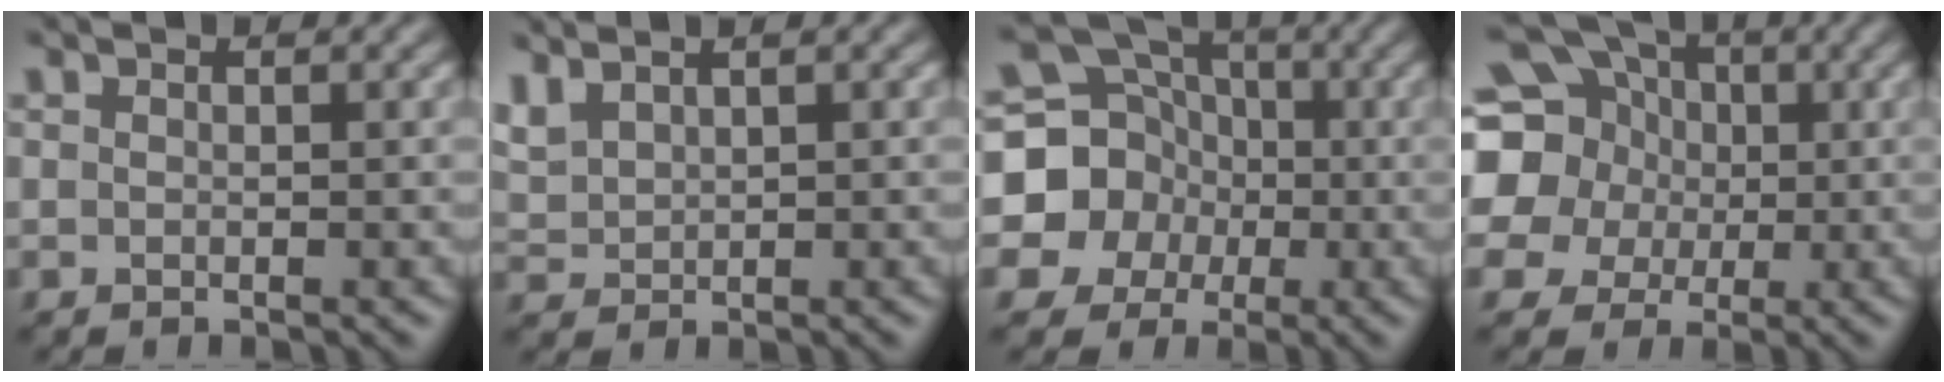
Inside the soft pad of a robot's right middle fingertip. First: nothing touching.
{"total": 2.7, "force": [1.9, 1.4, 1.4], "torque": [-0.046, 0.008, 0.045]}
{"total": 8.0, "force": [-1.0, 7.6, 2.3], "torque": [-0.045, 0.021, -0.042]}
{"total": 14.2, "force": [3.5, 12.4, 6.0], "torque": [-0.166, 0.035, 0.051]}